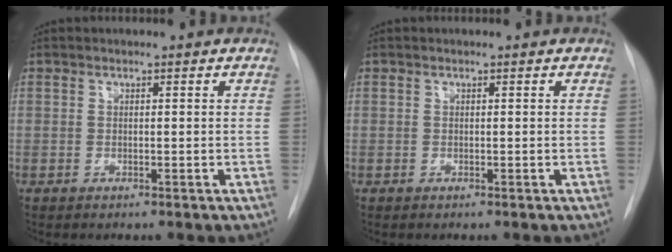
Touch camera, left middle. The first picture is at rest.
{"total": 0.0}